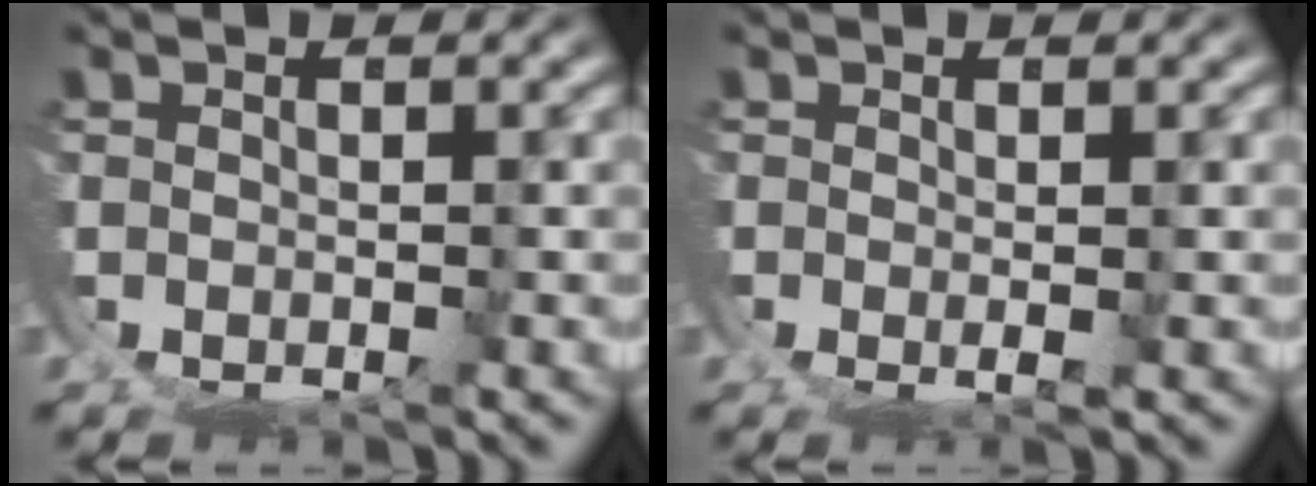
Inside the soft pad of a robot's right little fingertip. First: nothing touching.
{"total": 1.0, "force": [-0.1, -0.4, 1.0], "torque": [-0.022, -0.014, 0.007]}